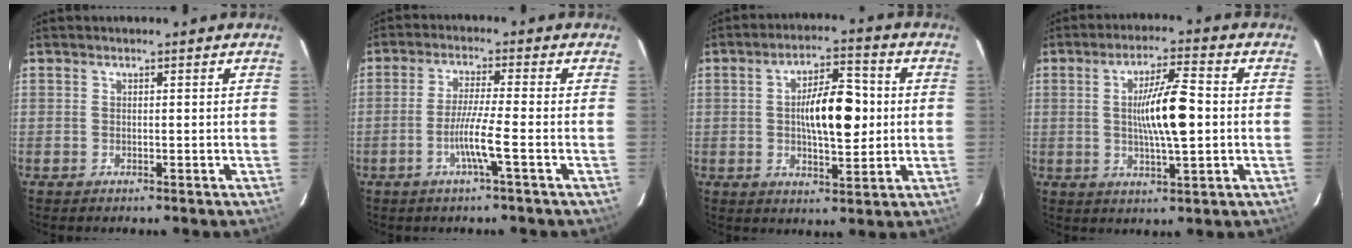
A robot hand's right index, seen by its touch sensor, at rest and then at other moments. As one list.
[{"total": 5.8, "force": [-2.1, -0.9, 5.3], "torque": [-0.101, -0.007, -0.043]}, {"total": 10.4, "force": [0.5, 3.4, 9.8], "torque": [-0.165, 0.016, 0.009]}, {"total": 9.7, "force": [0.2, 1.0, 9.6], "torque": [-0.169, 0.004, 0.001]}]